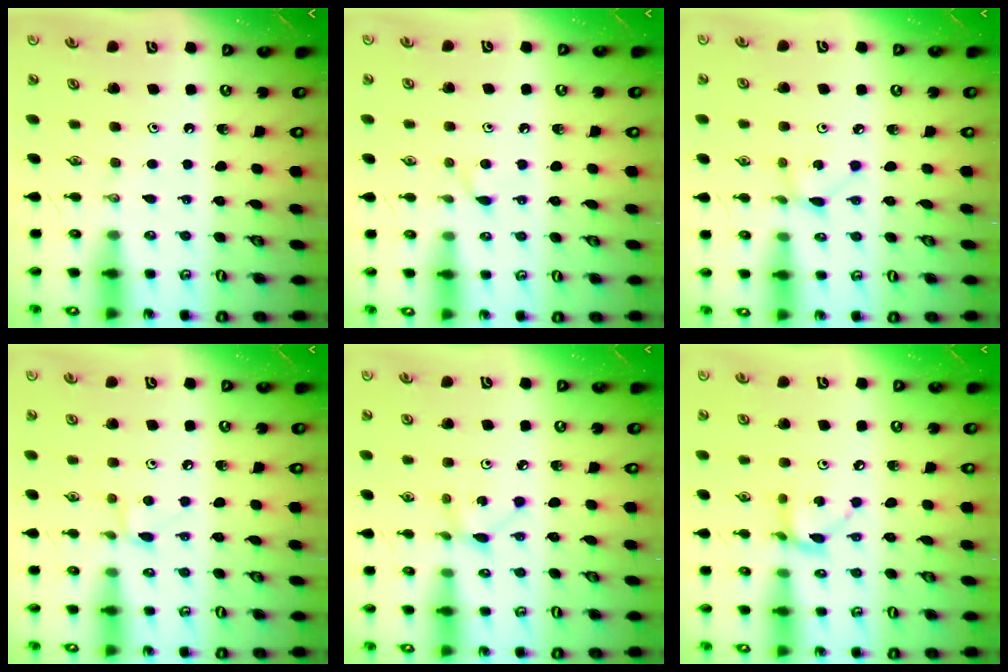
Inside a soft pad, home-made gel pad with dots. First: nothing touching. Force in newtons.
{"total": 3.8, "press": 3.8, "slide": 0.5}
{"total": 2.2, "press": 2.2, "slide": 0.3}
{"total": 4.9, "press": 4.8, "slide": 0.5}
{"total": 2.9, "press": 2.9, "slide": 0.2}
{"total": 5.9, "press": 5.9, "slide": 0.3}